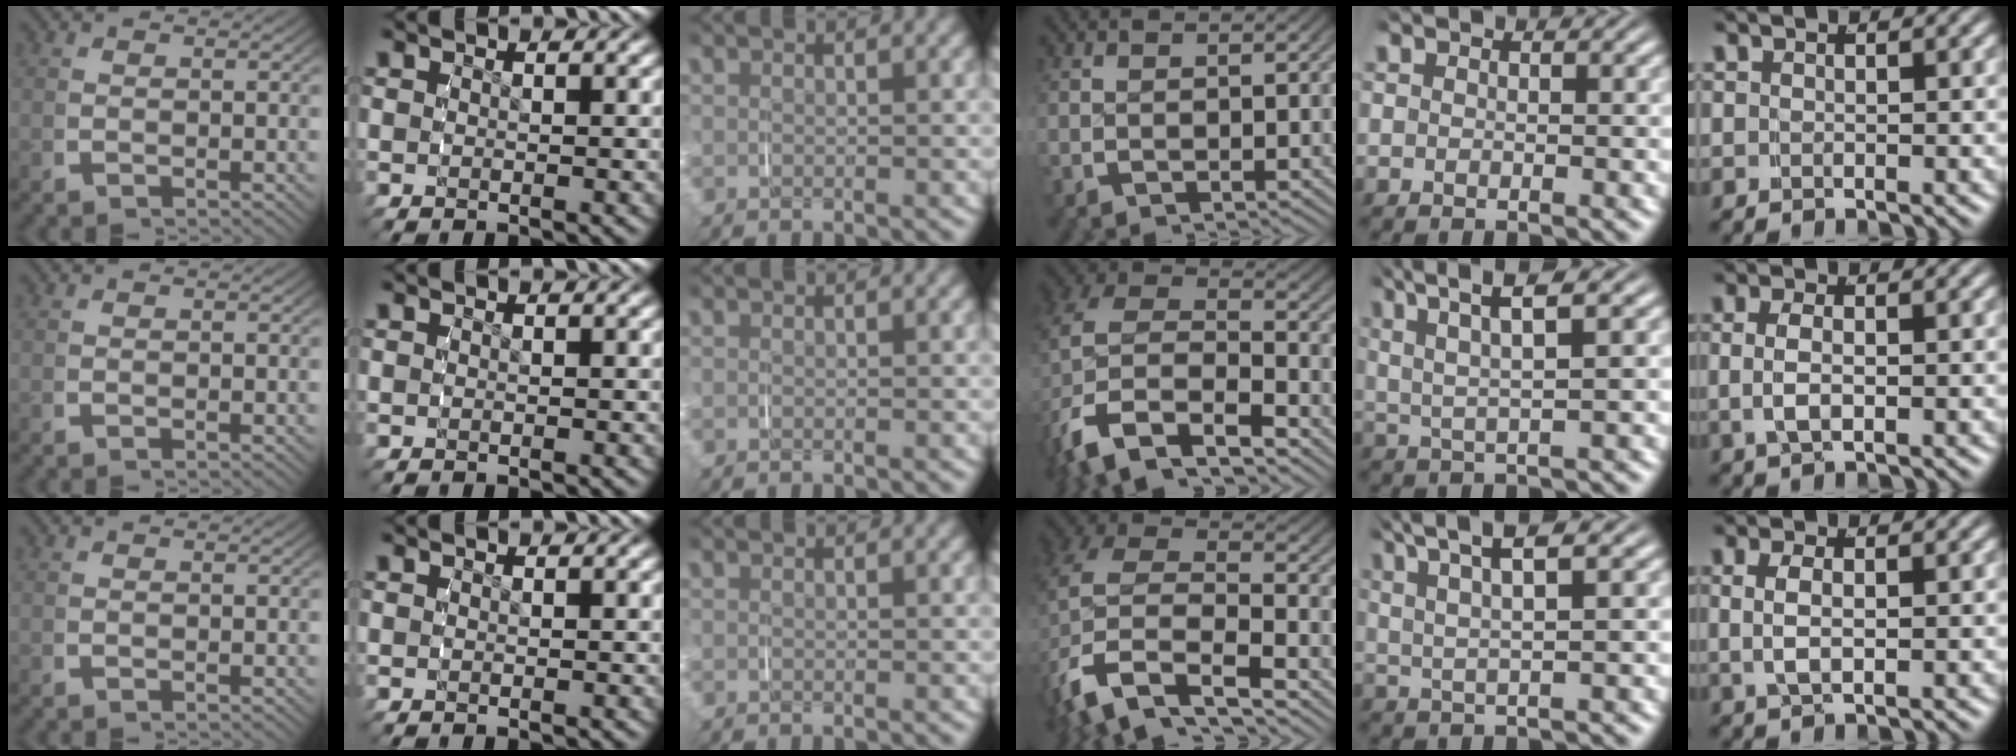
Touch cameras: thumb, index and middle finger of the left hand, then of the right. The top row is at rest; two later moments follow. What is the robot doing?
{"motion": "grasp_and_lifting", "object": "shirt"}